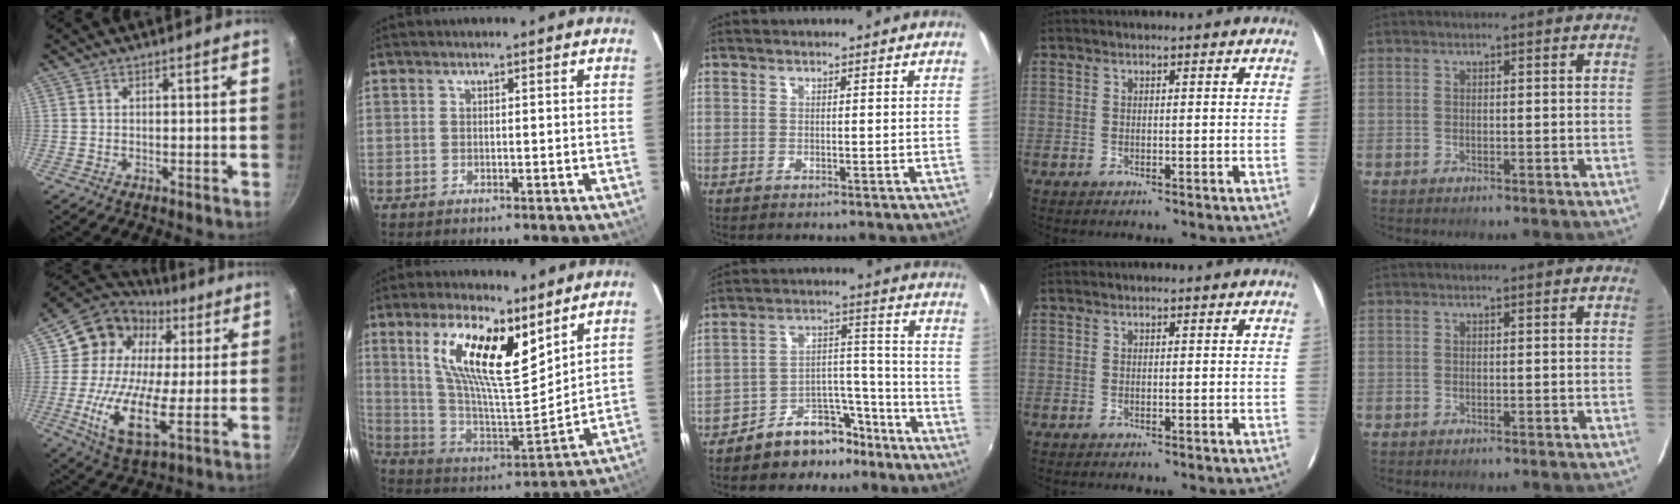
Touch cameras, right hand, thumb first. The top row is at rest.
{"thumb": {"total": 19.7, "force": [2.9, 13.5, 14.1], "torque": [-0.234, 0.009, 0.036]}, "index": {"total": 17.6, "force": [9.7, 5.6, 13.6], "torque": [-0.254, 0.004, 0.186]}, "middle": {"total": 9.2, "force": [-7.7, 4.4, 2.7], "torque": [-0.028, 0.051, -0.112]}}